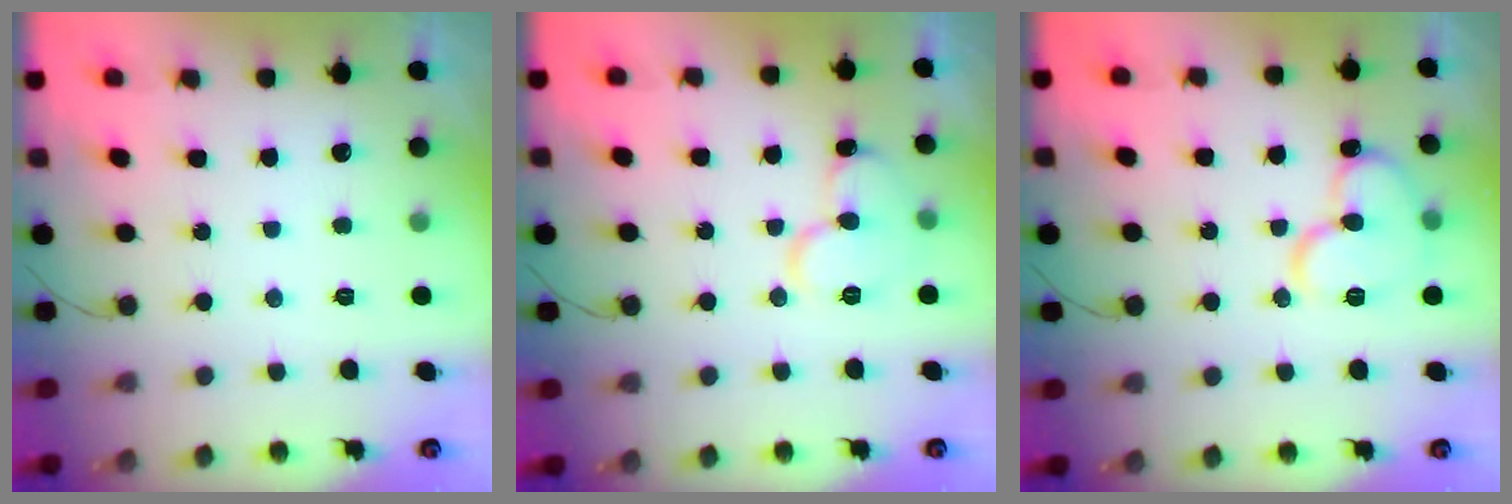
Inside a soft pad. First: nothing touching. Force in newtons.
{"total": 11.2, "press": 11.1, "slide": 1.2}
{"total": 12.7, "press": 12.6, "slide": 2.0}